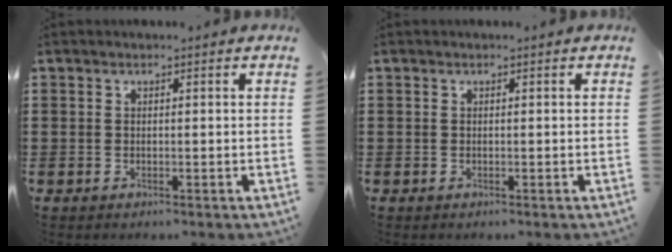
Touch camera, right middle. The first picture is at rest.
{"total": 0.0}